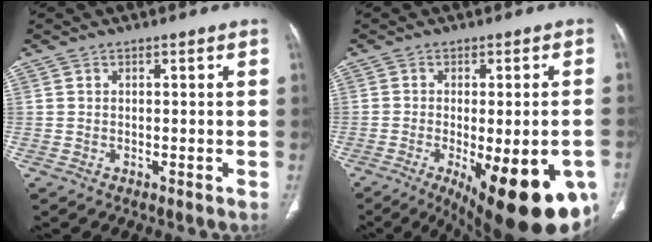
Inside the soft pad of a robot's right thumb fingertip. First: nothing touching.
{"total": 22.4, "force": [-8.8, 8.1, 19.0], "torque": [-0.193, -0.016, -0.101]}